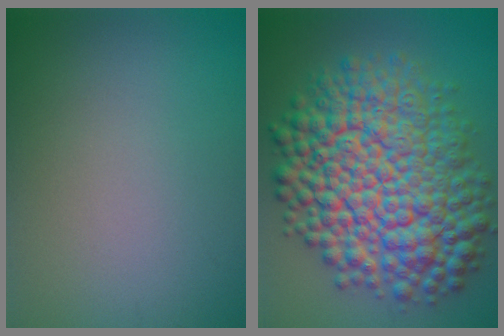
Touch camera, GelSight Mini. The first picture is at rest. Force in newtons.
{"total": 14.5, "press": 14.5, "slide": 0.3}